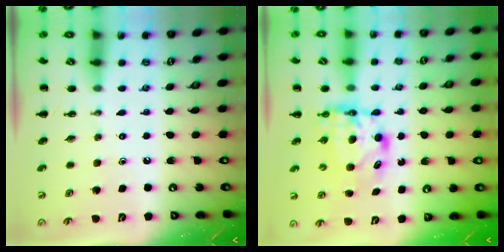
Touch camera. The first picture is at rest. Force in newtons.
{"total": 6.0, "press": 6.0, "slide": 0.7}